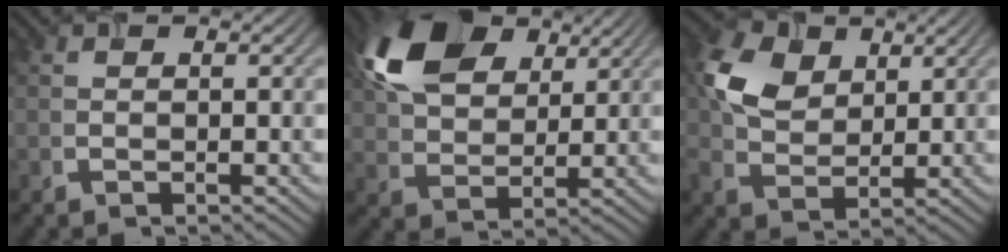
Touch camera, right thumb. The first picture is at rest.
{"total": 13.7, "force": [6.4, 8.1, 8.9], "torque": [-0.204, 0.029, 0.118]}
{"total": 7.6, "force": [2.8, 5.3, 4.7], "torque": [-0.119, 0.003, 0.053]}